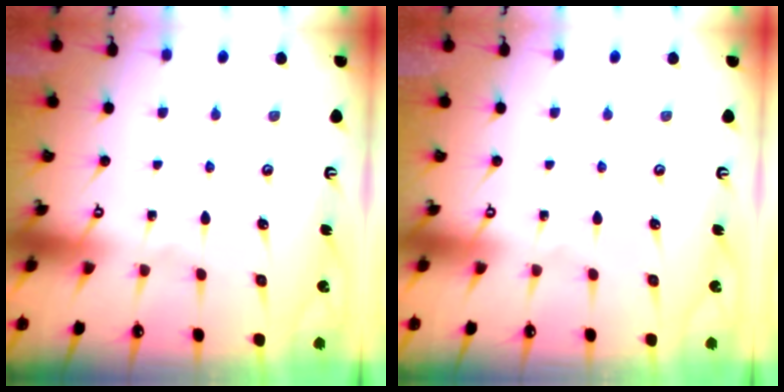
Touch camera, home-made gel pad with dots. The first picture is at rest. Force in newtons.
{"total": 0.0}